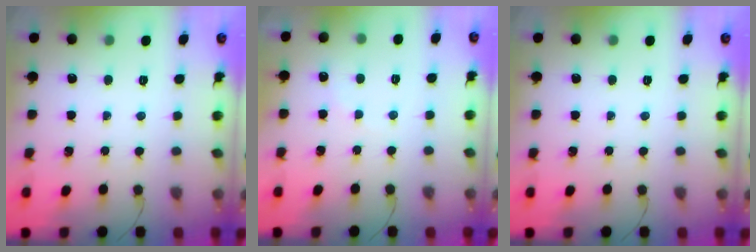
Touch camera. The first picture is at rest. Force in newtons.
{"total": 4.7, "press": 4.6, "slide": 0.9}
{"total": 0.0}